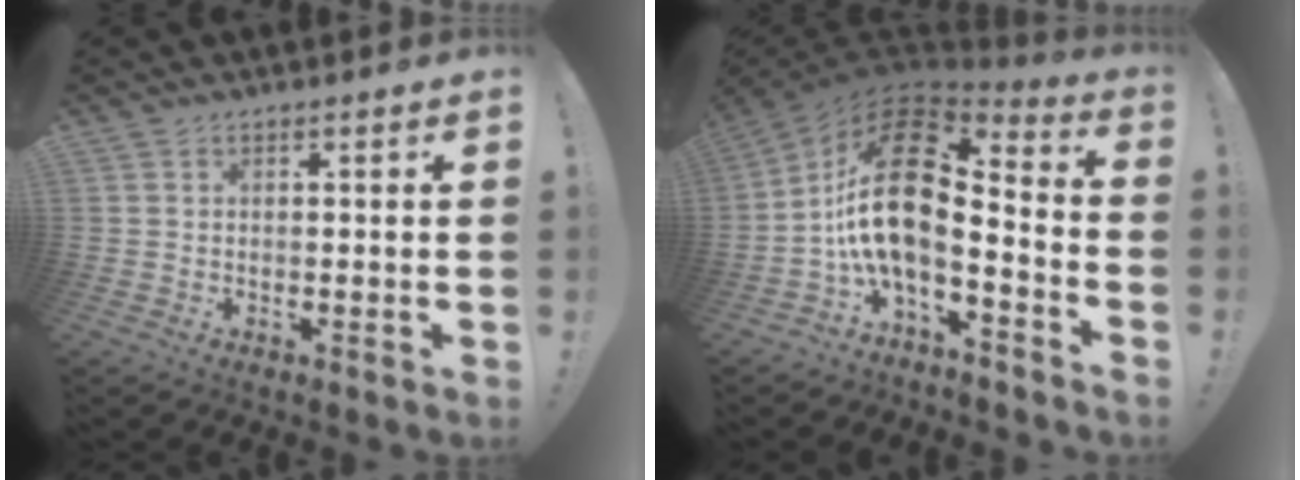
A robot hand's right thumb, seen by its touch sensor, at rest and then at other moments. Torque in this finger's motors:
{"motor_torque": [2.89, 2.11, 1.70, -1.07, 0.73]}